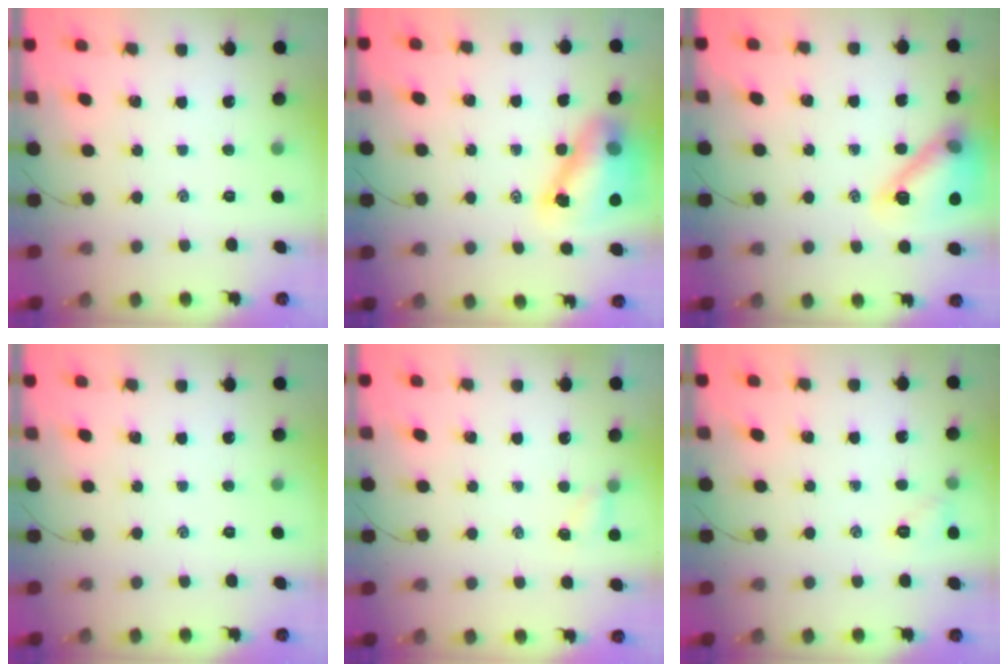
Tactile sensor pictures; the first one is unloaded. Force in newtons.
{"total": 12.6, "press": 12.1, "slide": 3.6}
{"total": 16.2, "press": 16.1, "slide": 1.5}
{"total": 0.0}
{"total": 2.7, "press": 2.5, "slide": 0.8}
{"total": 5.9, "press": 5.7, "slide": 1.3}